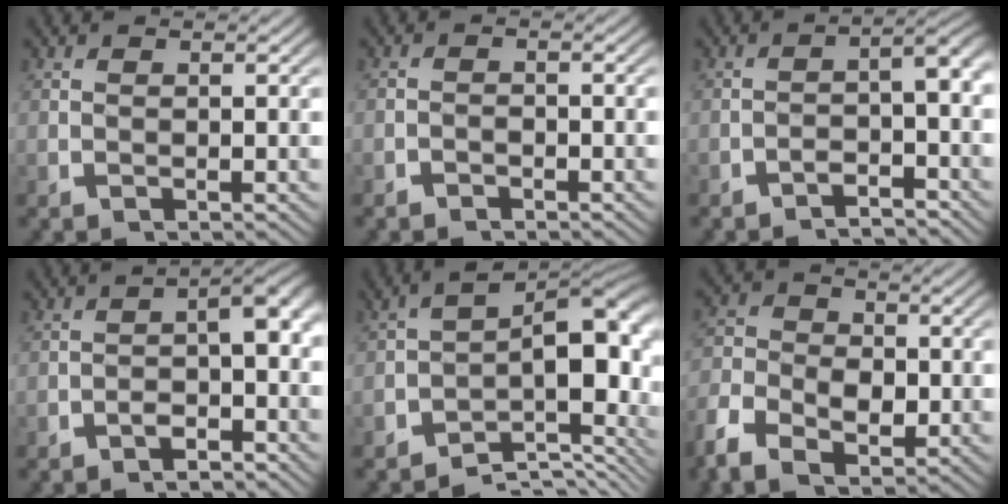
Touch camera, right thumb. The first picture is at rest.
{"total": 1.4, "force": [-1.3, 0.5, 0.0], "torque": [0.003, -0.006, -0.025]}
{"total": 4.0, "force": [-1.9, 1.7, 3.2], "torque": [-0.035, 0.003, -0.035]}
{"total": 4.4, "force": [-1.0, 2.4, 3.6], "torque": [-0.038, 0.005, -0.024]}
{"total": 11.8, "force": [-3.4, 6.3, 9.4], "torque": [-0.129, -0.020, -0.052]}
{"total": 5.2, "force": [-1.6, 3.8, 3.3], "torque": [-0.055, -0.013, -0.031]}